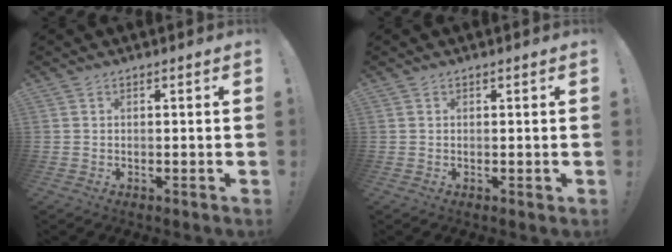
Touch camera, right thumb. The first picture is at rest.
{"total": 1.0, "force": [0.4, 0.7, 0.6], "torque": [-0.011, 0.002, 0.008]}